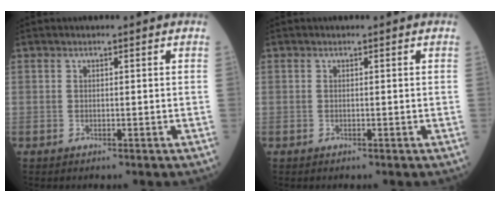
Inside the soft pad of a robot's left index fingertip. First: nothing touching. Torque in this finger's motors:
{"motor_torque": [0.01, 0.01, 0.01, 0.00]}